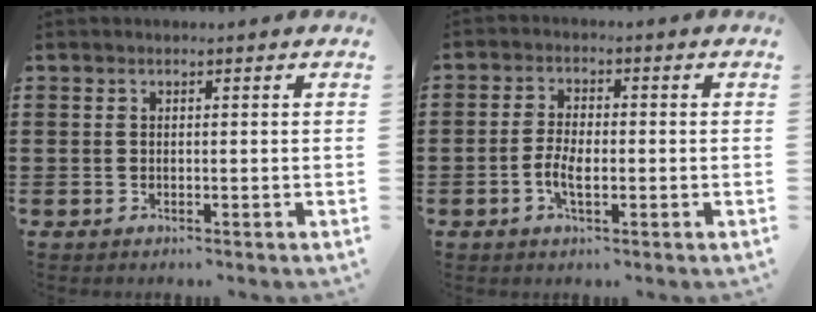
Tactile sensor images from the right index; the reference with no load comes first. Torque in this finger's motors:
{"motor_torque": [0.72, 1.42, 0.05, -0.02]}